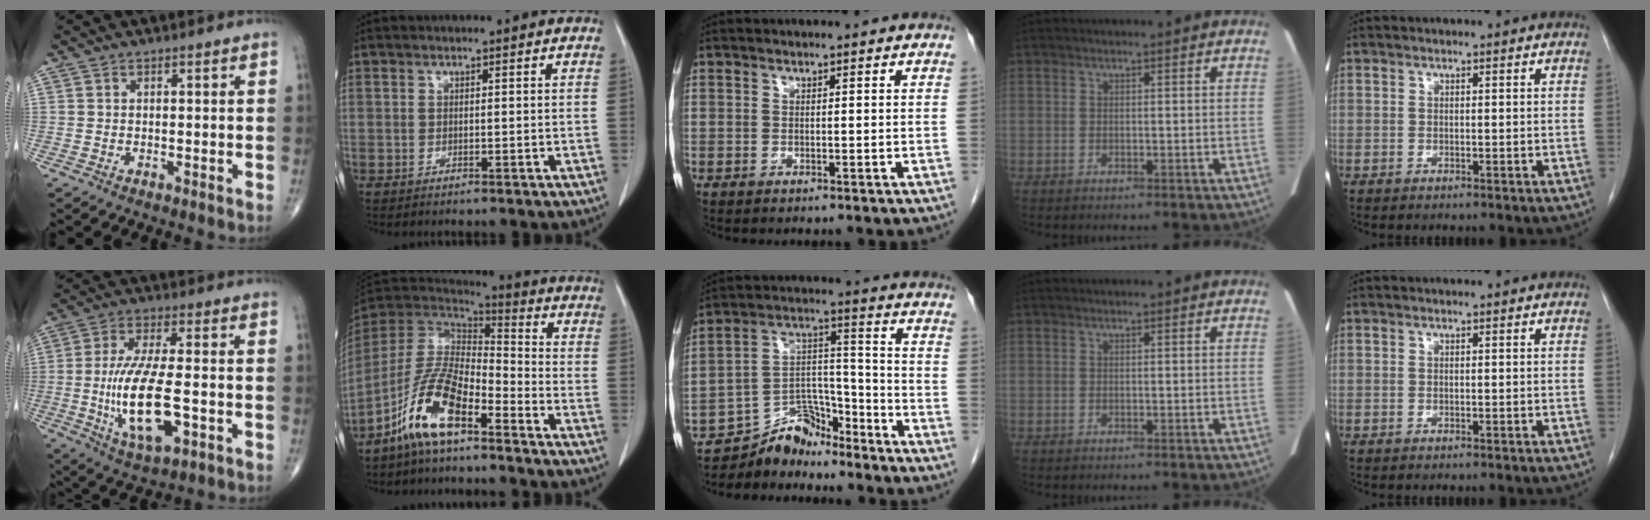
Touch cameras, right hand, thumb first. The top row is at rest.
{"thumb": {"total": 15.2, "force": [-2.9, 5.5, 13.9], "torque": [-0.270, -0.001, -0.048]}, "index": {"total": 12.0, "force": [-7.5, 3.5, 8.6], "torque": [-0.183, 0.009, -0.148]}, "middle": {"total": 8.7, "force": [-8.3, 2.5, 0.7], "torque": [-0.010, 0.033, -0.151]}}